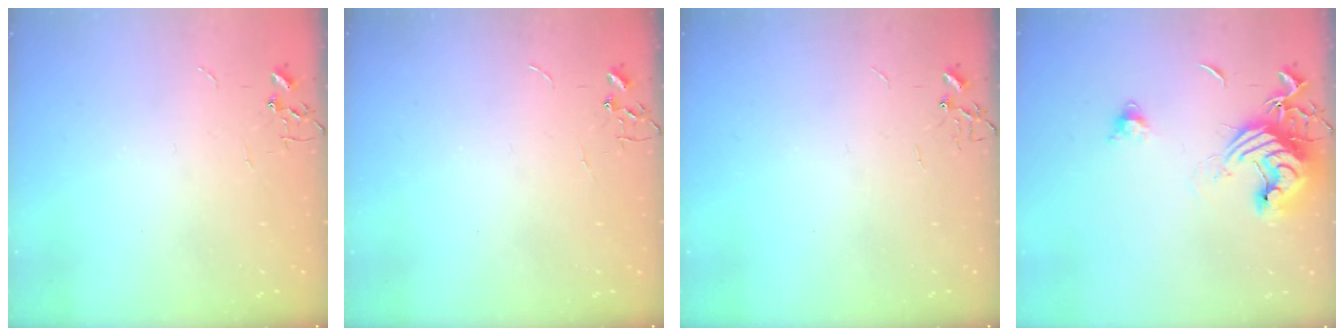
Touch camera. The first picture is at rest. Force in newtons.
{"total": 0.0}
{"total": 0.0}
{"total": 14.1, "press": 14.0, "slide": 1.8}